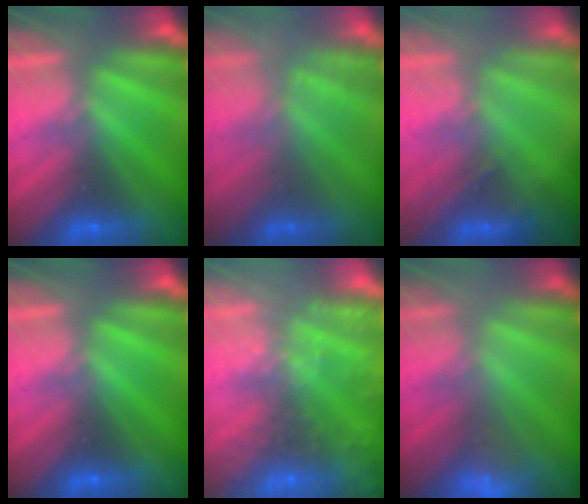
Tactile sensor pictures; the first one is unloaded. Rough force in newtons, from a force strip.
{"total": 2.2}
{"total": 2.7}
{"total": 0.0}
{"total": 7.8}
{"total": 2.3}